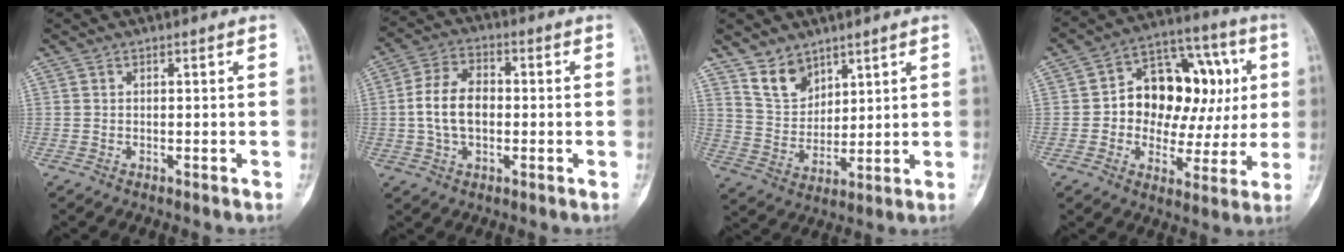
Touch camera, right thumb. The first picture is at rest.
{"total": 9.8, "force": [-0.4, 6.3, 7.5], "torque": [-0.135, 0.019, -0.012]}
{"total": 7.9, "force": [5.8, 4.7, 2.7], "torque": [-0.028, -0.038, 0.122]}
{"total": 20.3, "force": [2.4, 13.3, 15.1], "torque": [-0.163, 0.036, 0.037]}